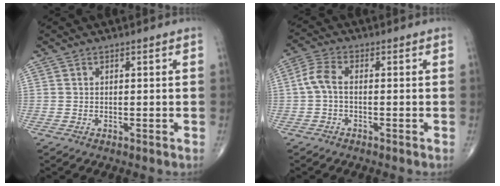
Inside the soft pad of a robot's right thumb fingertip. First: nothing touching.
{"total": 4.1, "force": [-0.5, 2.0, 3.5], "torque": [-0.082, 0.013, -0.020]}